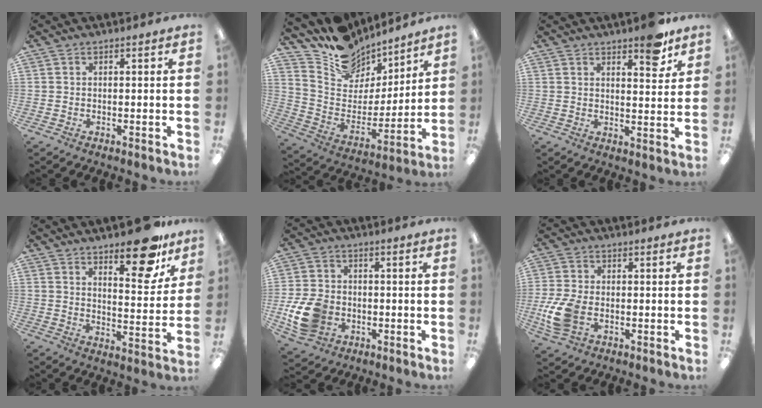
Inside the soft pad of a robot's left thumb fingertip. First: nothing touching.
{"total": 13.4, "force": [10.7, 7.8, 1.8], "torque": [-0.053, -0.093, 0.199]}
{"total": 6.8, "force": [5.3, 2.0, 3.8], "torque": [-0.033, -0.037, 0.083]}
{"total": 14.6, "force": [10.7, 4.7, 8.7], "torque": [-0.101, -0.073, 0.174]}
{"total": 11.4, "force": [-3.2, 8.7, 6.6], "torque": [-0.149, 0.015, -0.054]}
{"total": 9.5, "force": [-2.5, 6.1, 6.8], "torque": [-0.157, -0.001, -0.044]}